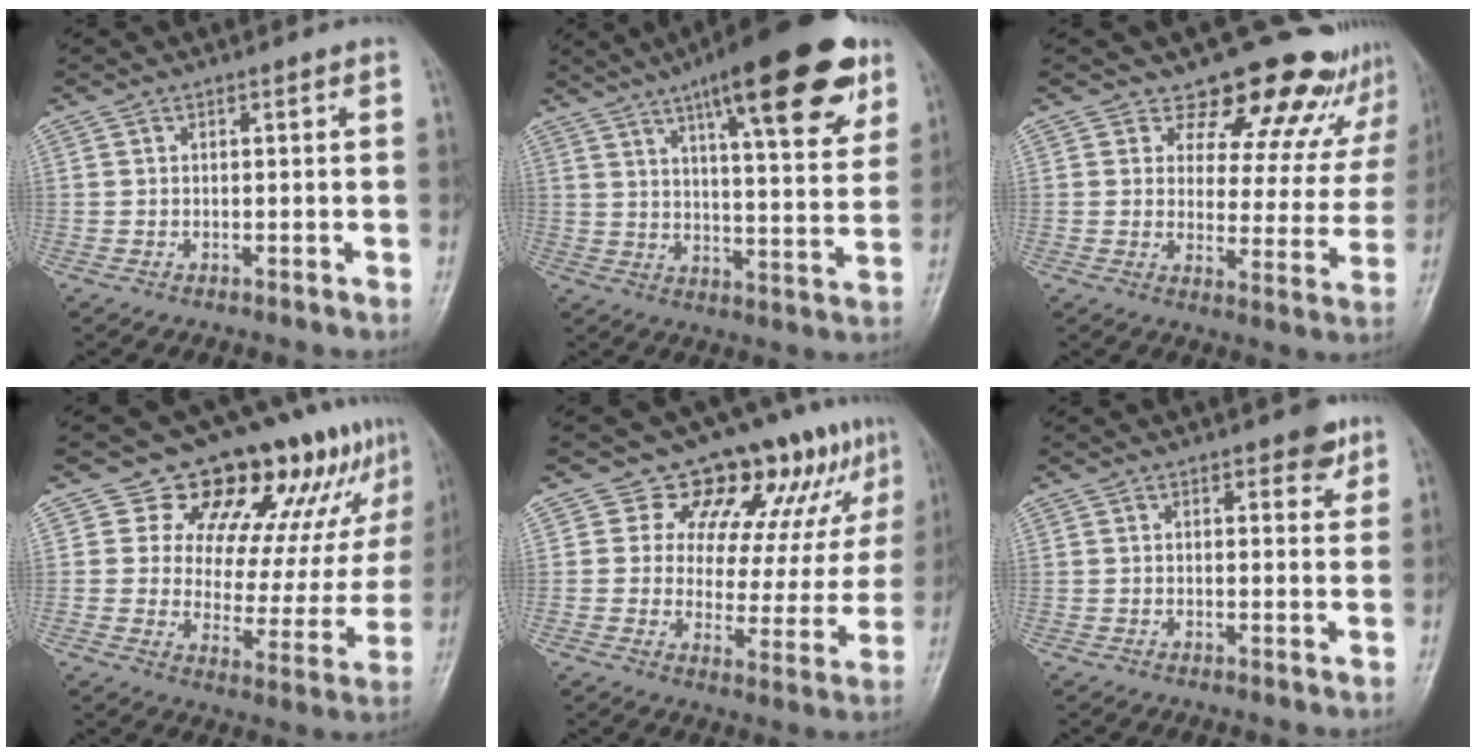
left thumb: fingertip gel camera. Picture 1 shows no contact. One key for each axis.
{"total": 22.8, "fx": 12.8, "fy": 6.0, "fz": 17.9, "tx": -0.234, "ty": -0.031, "tz": 0.186}
{"total": 17.2, "fx": 15.4, "fy": 7.1, "fz": 2.9, "tx": 0.026, "ty": -0.113, "tz": 0.167}
{"total": 19.2, "fx": 12.1, "fy": 10.3, "fz": 10.9, "tx": -0.065, "ty": -0.052, "tz": 0.165}
{"total": 15.0, "fx": 9.4, "fy": 7.7, "fz": 8.8, "tx": -0.060, "ty": -0.051, "tz": 0.122}
{"total": 3.7, "fx": 2.4, "fy": 1.7, "fz": 2.3, "tx": -0.011, "ty": -0.011, "tz": 0.028}